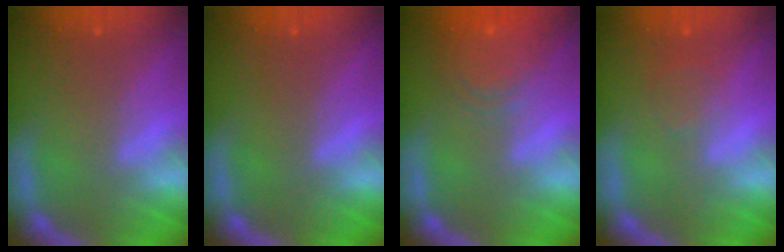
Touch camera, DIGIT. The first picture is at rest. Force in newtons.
{"total": 0.0}
{"total": 5.5}
{"total": 1.5}